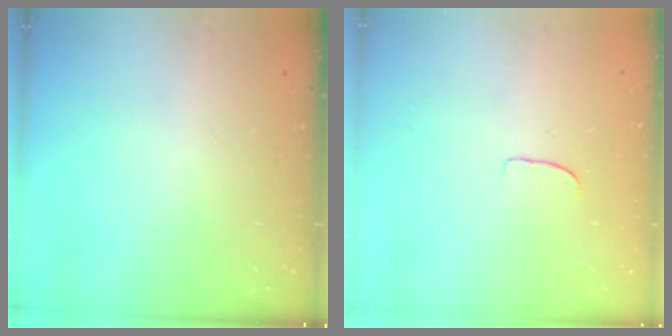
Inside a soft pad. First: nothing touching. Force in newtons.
{"total": 5.0, "press": 4.9, "slide": 0.5}